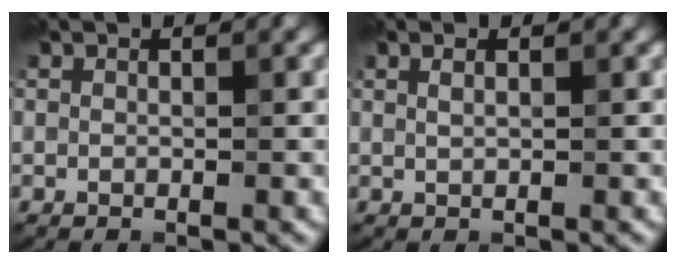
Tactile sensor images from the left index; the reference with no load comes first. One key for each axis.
{"total": 1.2, "fx": 0.8, "fy": 0.4, "fz": 0.8, "tx": -0.013, "ty": 0.003, "tz": 0.012}